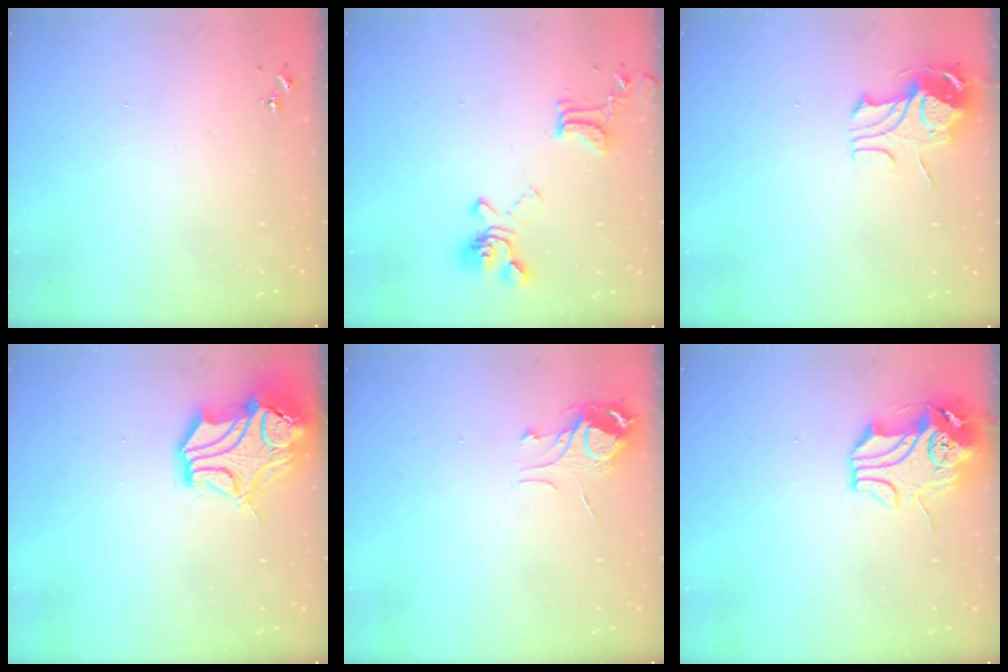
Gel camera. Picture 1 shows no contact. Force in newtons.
{"total": 16.2, "press": 16.2, "slide": 1.7}
{"total": 9.8, "press": 9.7, "slide": 1.1}
{"total": 16.3, "press": 16.2, "slide": 2.2}
{"total": 7.1, "press": 7.1, "slide": 0.5}
{"total": 11.6, "press": 11.4, "slide": 2.0}